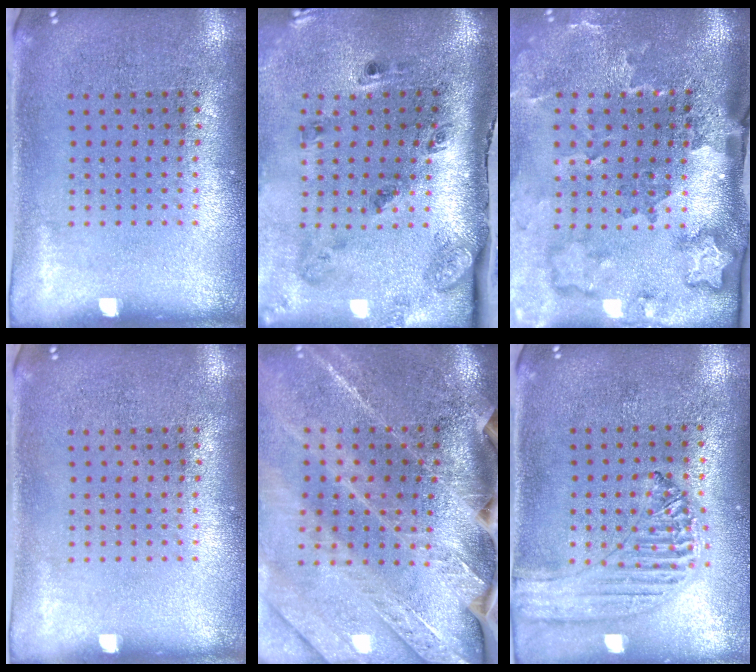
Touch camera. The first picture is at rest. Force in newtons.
{"total": 2.9, "press": 1.8, "slide": 2.3}
{"total": 3.5, "press": 2.3, "slide": 2.6}
{"total": 0.0}
{"total": 3.9, "press": 3.4, "slide": 2.0}
{"total": 1.3, "press": 1.3, "slide": 0.1}